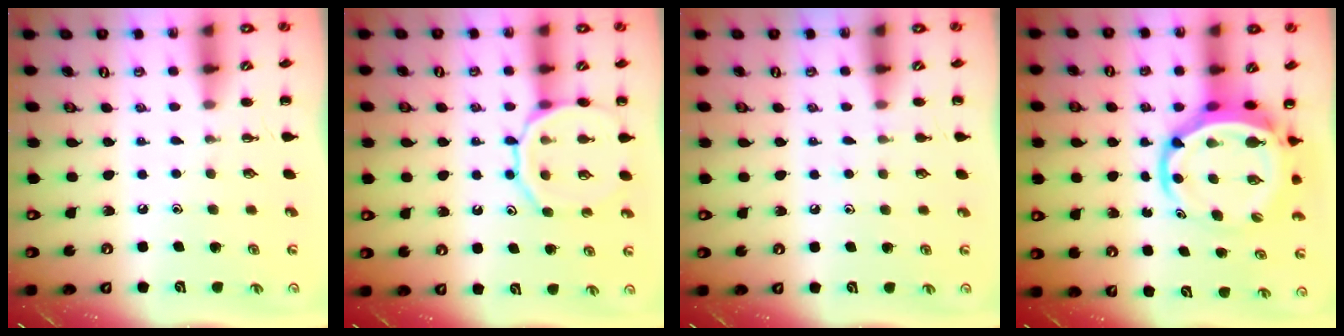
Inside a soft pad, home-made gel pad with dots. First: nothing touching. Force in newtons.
{"total": 12.8, "press": 12.7, "slide": 1.6}
{"total": 4.2, "press": 4.0, "slide": 1.2}
{"total": 8.6, "press": 8.2, "slide": 2.8}